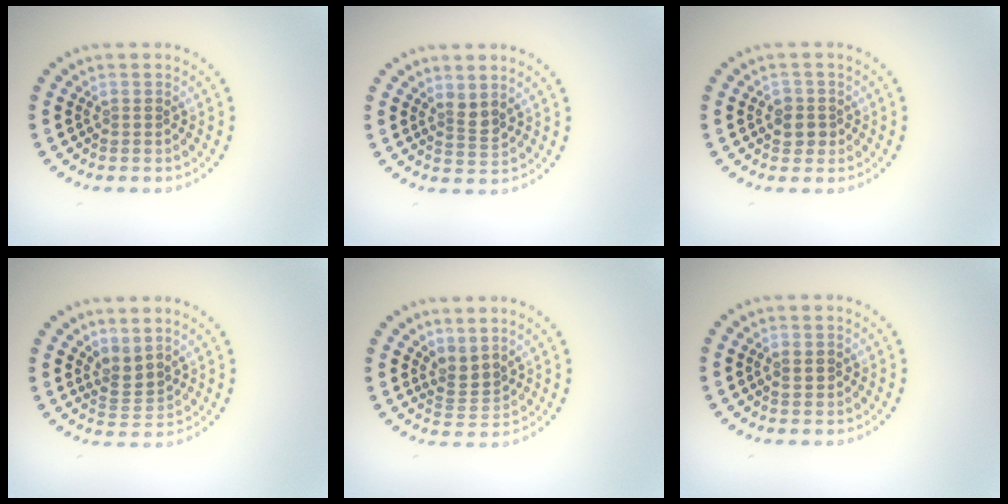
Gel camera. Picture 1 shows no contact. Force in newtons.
{"total": 1.5, "press": 1.2, "slide": 1.0}
{"total": 1.8, "press": 1.7, "slide": 0.5}
{"total": 2.3, "press": 1.5, "slide": 1.7}
{"total": 2.2, "press": 1.6, "slide": 1.6}
{"total": 0.8, "press": 0.8, "slide": 0.2}